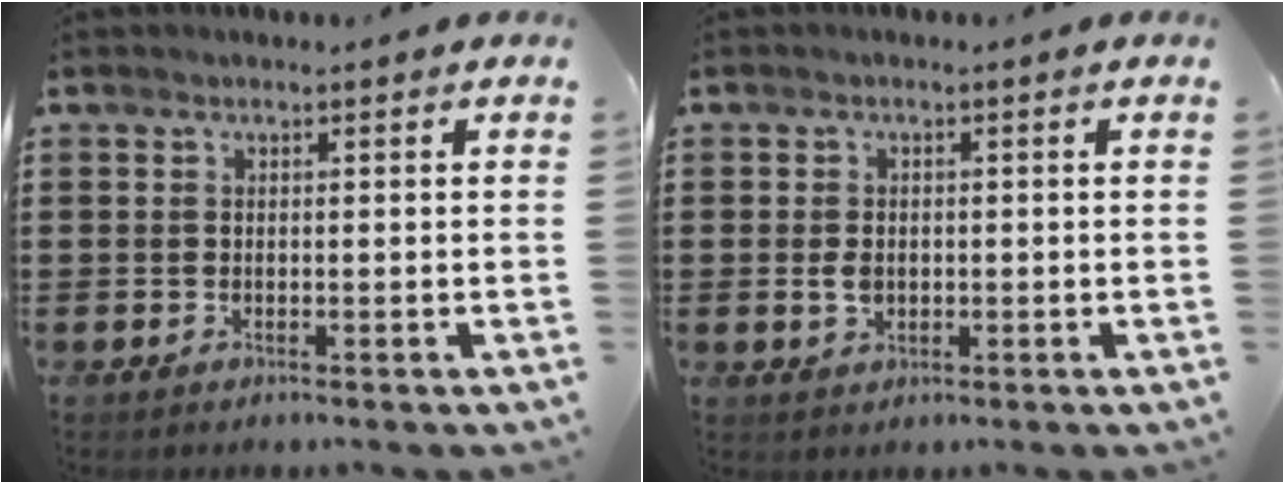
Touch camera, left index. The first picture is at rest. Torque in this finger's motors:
{"motor_torque": [0.32, 0.29, 0.29, 0.02]}